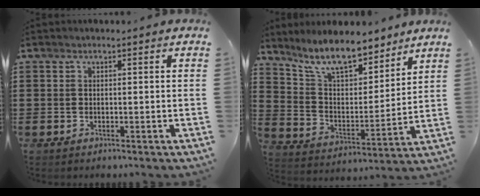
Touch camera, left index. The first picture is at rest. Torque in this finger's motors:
{"motor_torque": [1.09, -1.05, 0.94, 0.21]}